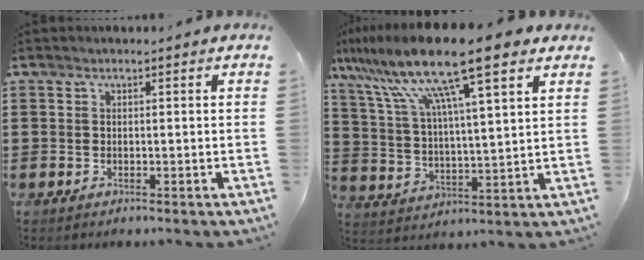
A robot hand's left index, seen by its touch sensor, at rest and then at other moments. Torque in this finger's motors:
{"motor_torque": [0.82, 0.76, 1.05, 0.11]}